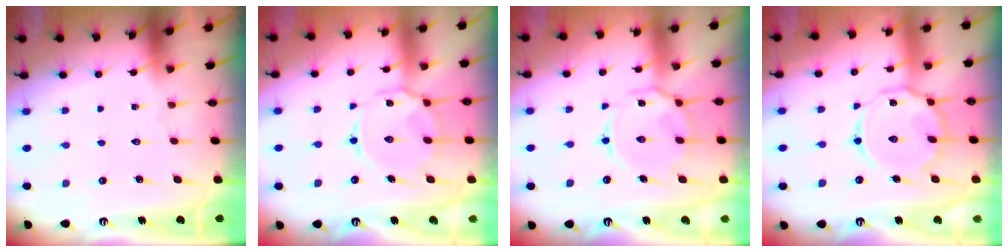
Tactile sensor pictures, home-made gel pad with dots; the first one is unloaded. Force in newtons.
{"total": 10.5, "press": 10.4, "slide": 0.9}
{"total": 10.5, "press": 10.4, "slide": 0.9}
{"total": 13.2, "press": 13.2, "slide": 1.2}